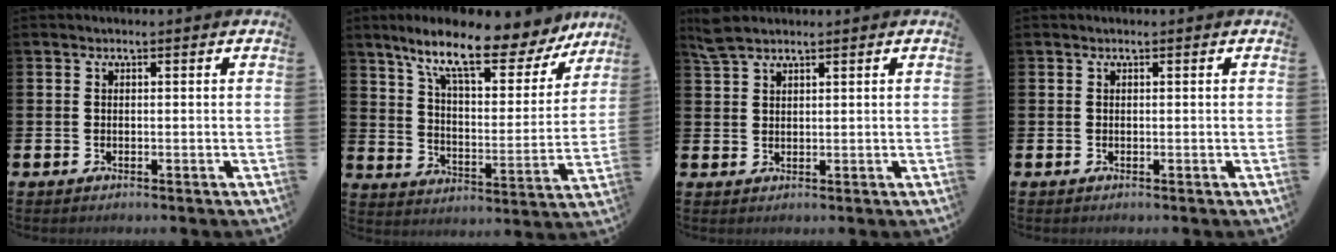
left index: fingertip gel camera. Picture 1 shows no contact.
{"total": 11.9, "force": [9.3, 3.2, 6.8], "torque": [-0.150, -0.051, 0.152]}
{"total": 3.1, "force": [2.7, 1.0, 1.2], "torque": [-0.028, -0.001, 0.050]}
{"total": 0.0}